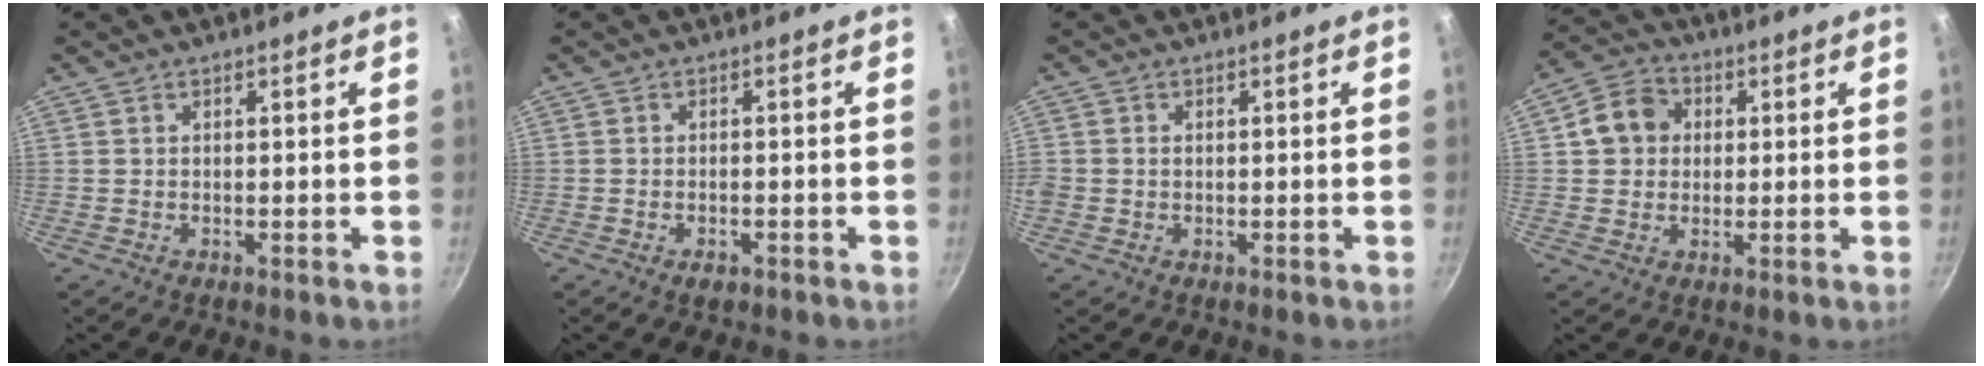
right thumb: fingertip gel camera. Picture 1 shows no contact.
{"total": 2.1, "force": [-1.2, 1.1, 1.3], "torque": [-0.024, 0.005, -0.017]}
{"total": 1.5, "force": [-0.2, 1.3, 0.6], "torque": [-0.010, 0.003, -0.007]}
{"total": 7.8, "force": [1.4, 6.8, 3.6], "torque": [-0.034, 0.014, 0.010]}